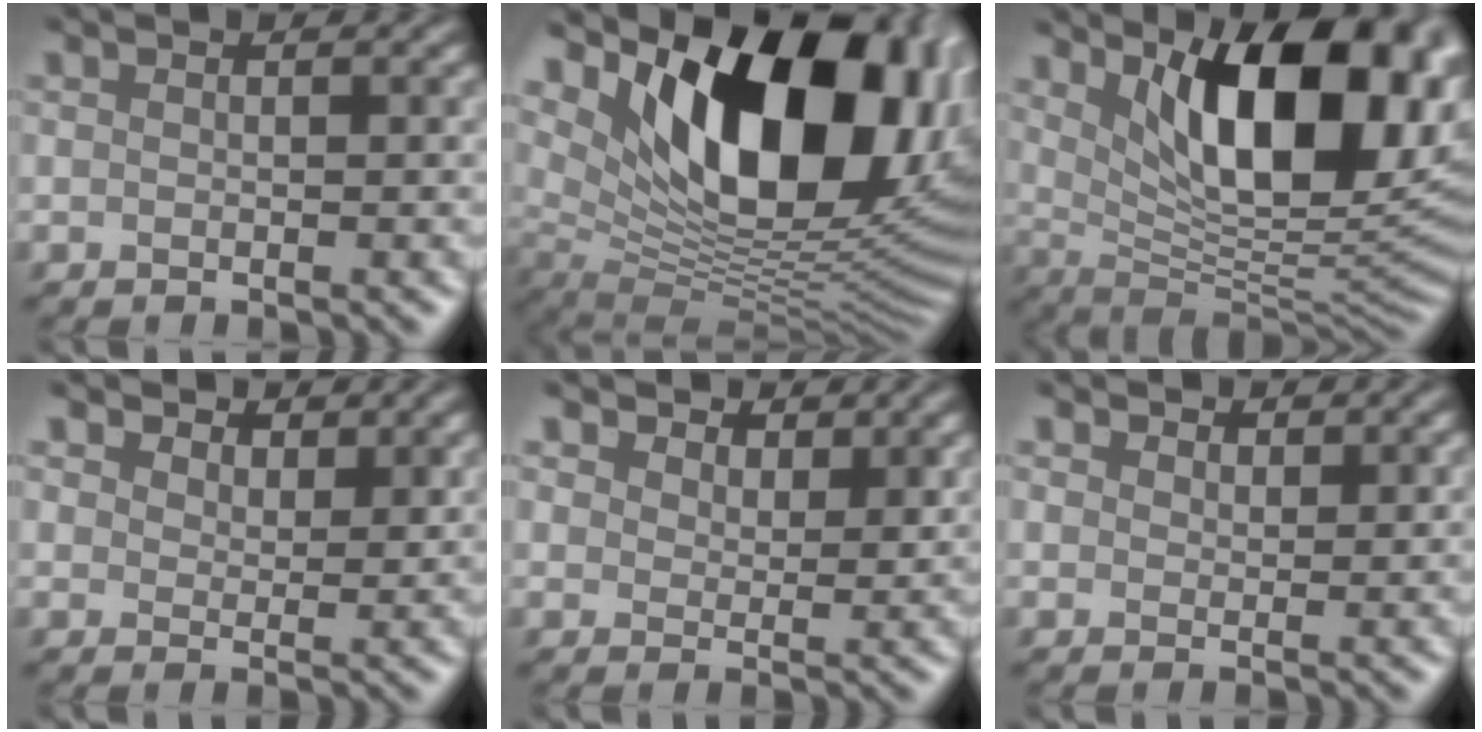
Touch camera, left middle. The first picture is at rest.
{"total": 14.9, "force": [6.9, 7.3, 11.0], "torque": [-0.161, -0.002, 0.126]}
{"total": 11.9, "force": [5.1, 4.2, 9.8], "torque": [-0.135, -0.002, 0.095]}
{"total": 1.8, "force": [1.5, 0.5, -0.8], "torque": [-0.004, 0.002, 0.030]}
{"total": 2.0, "force": [1.8, 0.7, -0.6], "torque": [-0.009, 0.002, 0.032]}
{"total": 1.3, "force": [0.5, -0.2, -1.2], "torque": [0.008, 0.003, 0.016]}